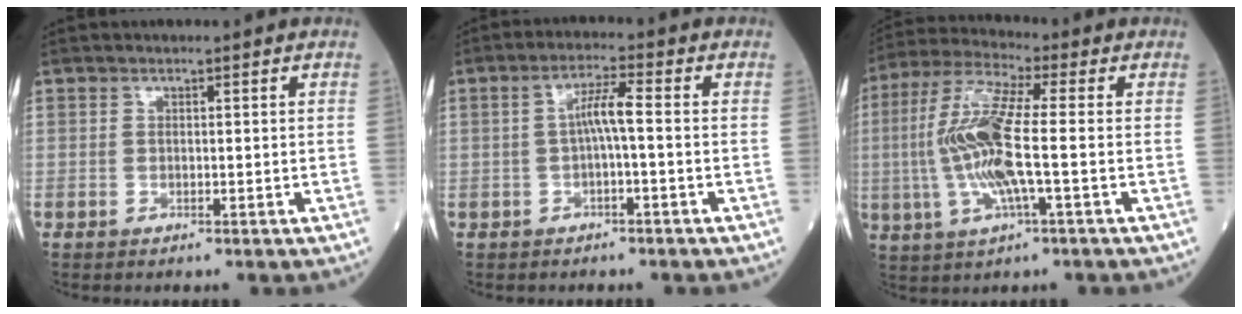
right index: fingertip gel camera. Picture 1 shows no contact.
{"total": 4.1, "force": [-0.3, 0.2, 4.1], "torque": [-0.073, 0.014, -0.003]}
{"total": 12.7, "force": [-1.0, 1.4, 12.6], "torque": [-0.275, 0.005, -0.025]}